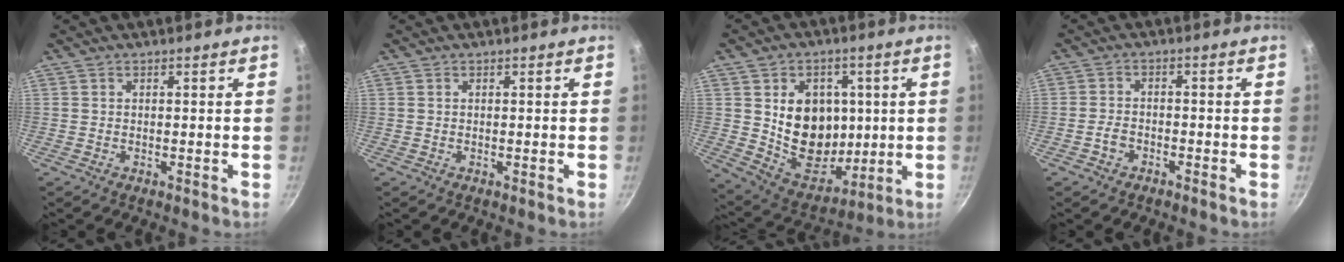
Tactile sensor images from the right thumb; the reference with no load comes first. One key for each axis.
{"total": 0.0}
{"total": 16.7, "fx": 2.0, "fy": 13.5, "fz": 9.8, "tx": -0.103, "ty": -0.022, "tz": 0.051}
{"total": 2.7, "fx": -1.8, "fy": 1.7, "fz": 1.2, "tx": -0.020, "ty": 0.023, "tz": -0.033}